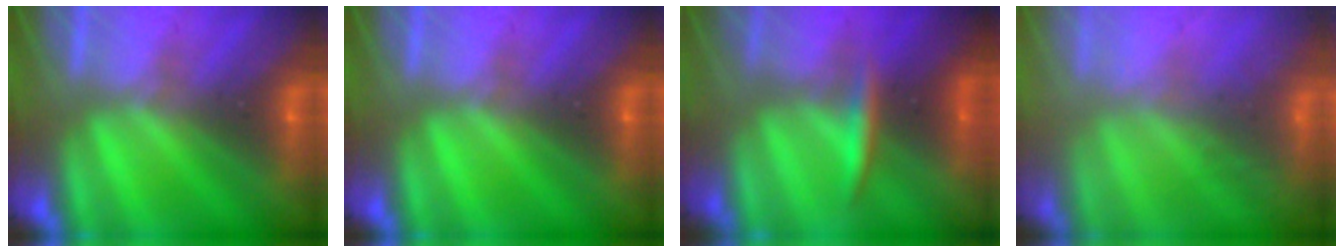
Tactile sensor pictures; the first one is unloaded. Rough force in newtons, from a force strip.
{"total": 0.0}
{"total": 2.5}
{"total": 5.6}